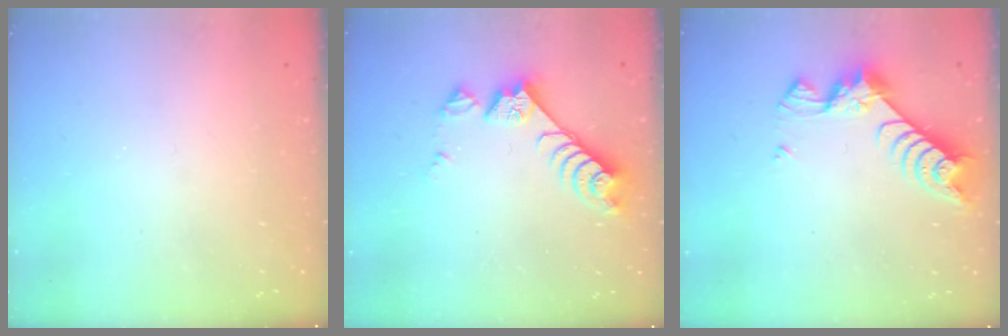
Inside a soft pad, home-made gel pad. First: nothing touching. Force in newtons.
{"total": 8.8, "press": 8.8, "slide": 0.4}
{"total": 7.1, "press": 7.1, "slide": 0.7}